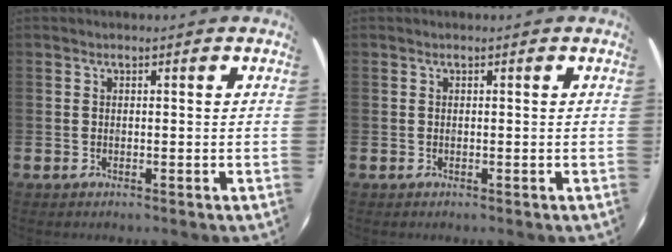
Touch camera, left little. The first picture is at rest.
{"total": 0.0}